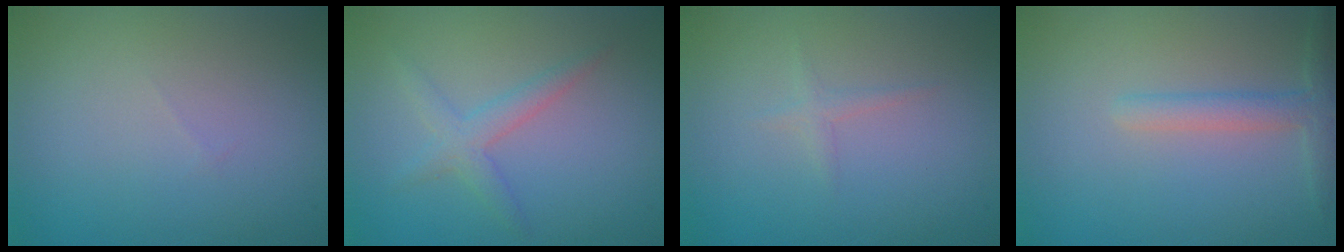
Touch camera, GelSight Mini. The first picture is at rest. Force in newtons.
{"total": 2.2, "press": 2.2, "slide": 0.1}
{"total": 0.9, "press": 0.8, "slide": 0.0}
{"total": 2.4, "press": 2.4, "slide": 0.2}